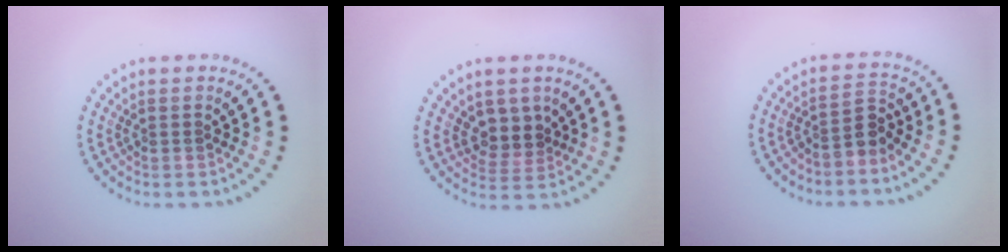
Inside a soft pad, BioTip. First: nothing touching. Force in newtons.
{"total": 2.6, "press": 2.2, "slide": 1.5}
{"total": 2.6, "press": 2.0, "slide": 1.6}